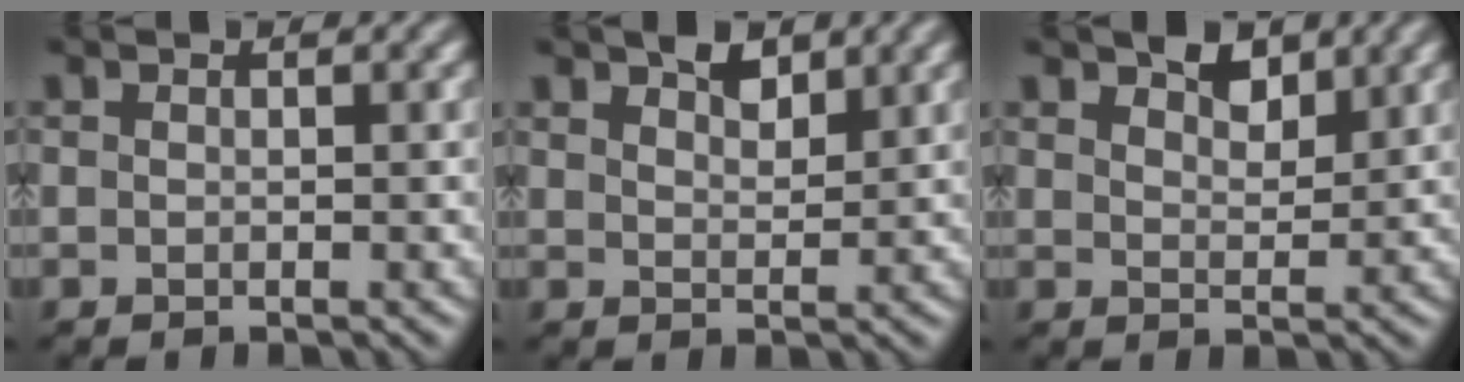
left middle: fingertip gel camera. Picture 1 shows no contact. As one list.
[{"total": 2.3, "force": [2.0, 0.7, 0.8], "torque": [-0.012, 0.008, 0.038]}, {"total": 2.6, "force": [2.2, 0.9, 1.0], "torque": [-0.011, 0.005, 0.038]}]